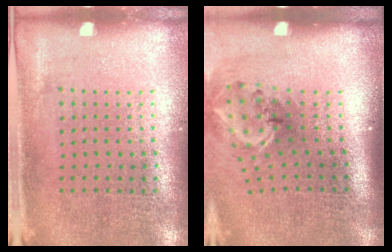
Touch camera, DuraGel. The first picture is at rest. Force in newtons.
{"total": 1.9, "press": 1.3, "slide": 1.4}